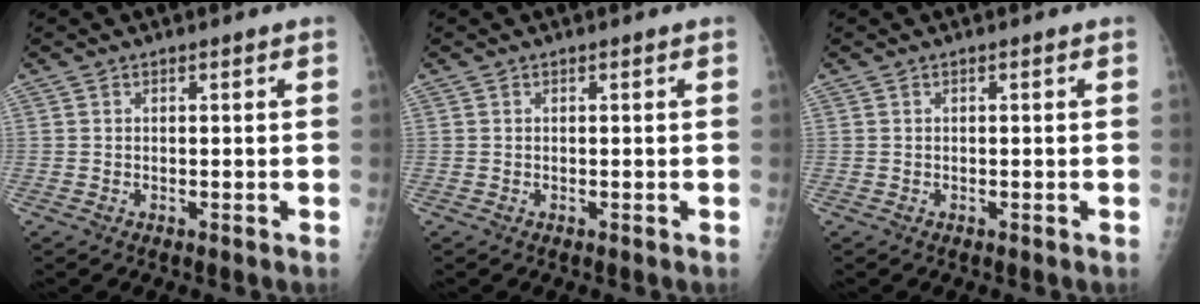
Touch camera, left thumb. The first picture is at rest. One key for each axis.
{"total": 0.0}
{"total": 0.0}